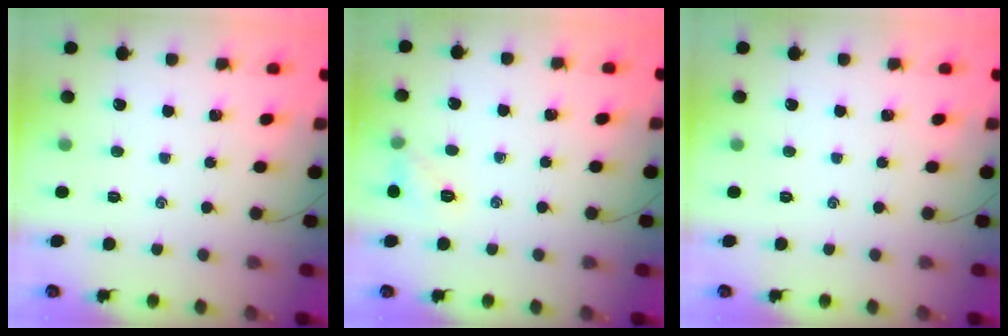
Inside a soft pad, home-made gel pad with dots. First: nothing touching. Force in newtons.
{"total": 6.0, "press": 5.7, "slide": 1.7}
{"total": 0.0}